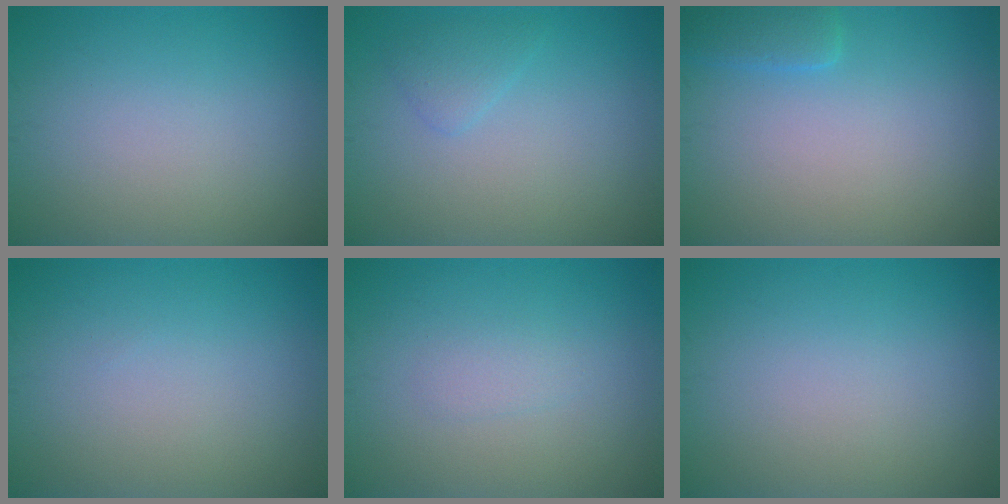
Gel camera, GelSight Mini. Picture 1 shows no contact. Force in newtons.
{"total": 1.4, "press": 1.4, "slide": 0.1}
{"total": 1.9, "press": 1.9, "slide": 0.1}
{"total": 0.0}
{"total": 1.0, "press": 1.0, "slide": 0.1}
{"total": 0.0}